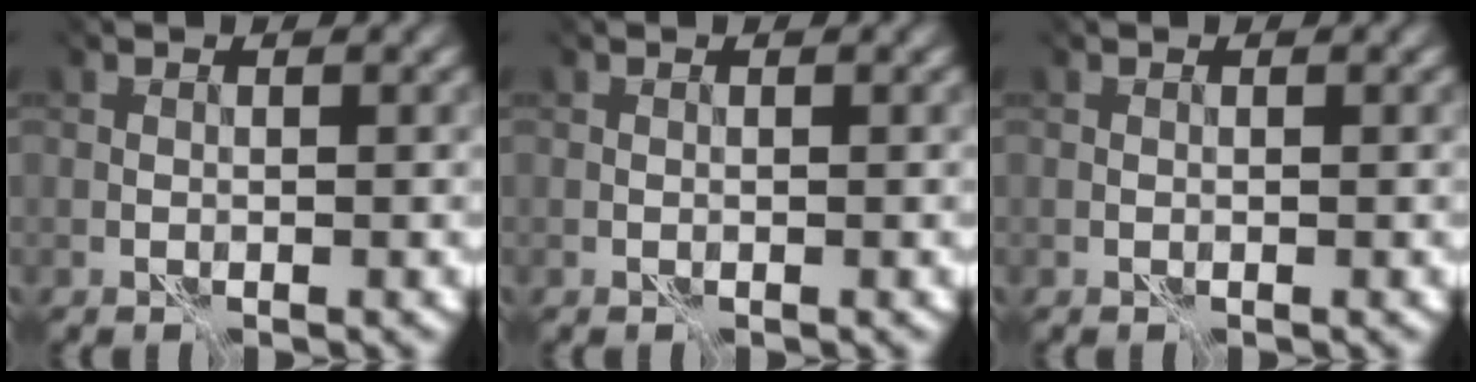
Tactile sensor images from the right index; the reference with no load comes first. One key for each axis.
{"total": 0.0}
{"total": 0.0}